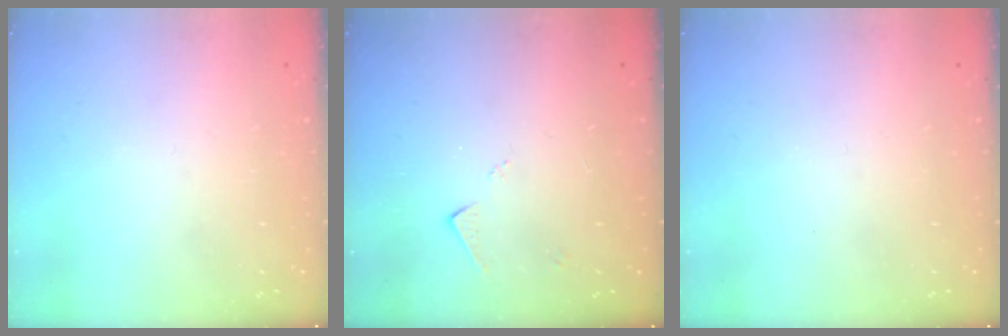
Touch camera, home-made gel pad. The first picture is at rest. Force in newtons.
{"total": 3.6, "press": 3.6, "slide": 0.5}
{"total": 0.0}